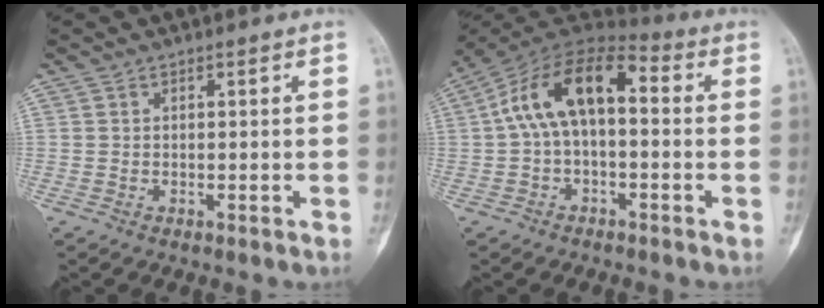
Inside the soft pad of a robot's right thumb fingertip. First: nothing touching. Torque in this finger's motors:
{"motor_torque": [0.53, 0.90, 0.86, -0.69, 0.53]}